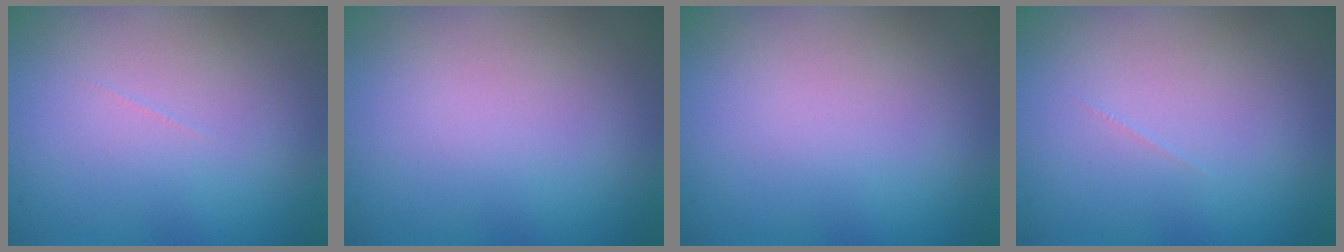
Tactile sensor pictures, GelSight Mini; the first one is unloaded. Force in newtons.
{"total": 0.0}
{"total": 0.0}
{"total": 0.0}